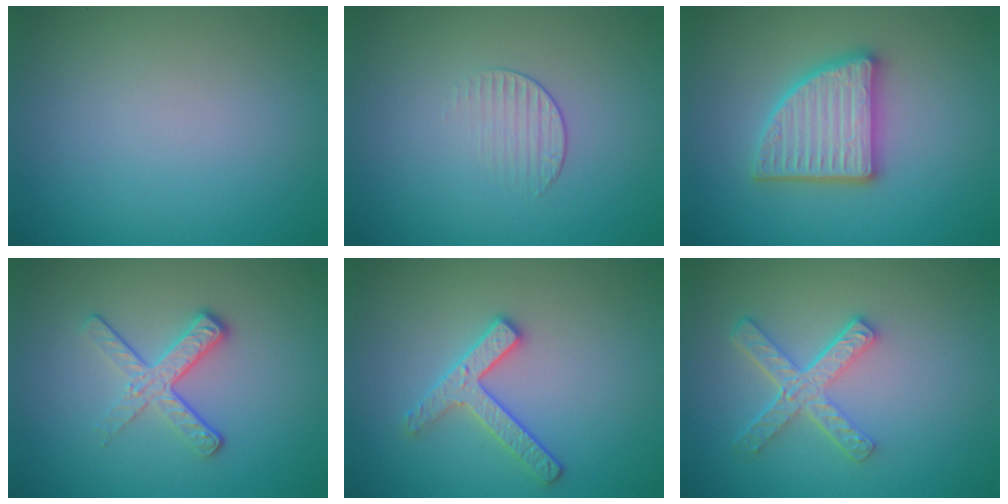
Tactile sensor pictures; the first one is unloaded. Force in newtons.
{"total": 1.2, "press": 0.4, "slide": 1.2}
{"total": 4.9, "press": 4.8, "slide": 0.7}
{"total": 3.5, "press": 2.4, "slide": 2.6}
{"total": 2.6, "press": 2.5, "slide": 0.6}
{"total": 4.3, "press": 3.3, "slide": 2.8}